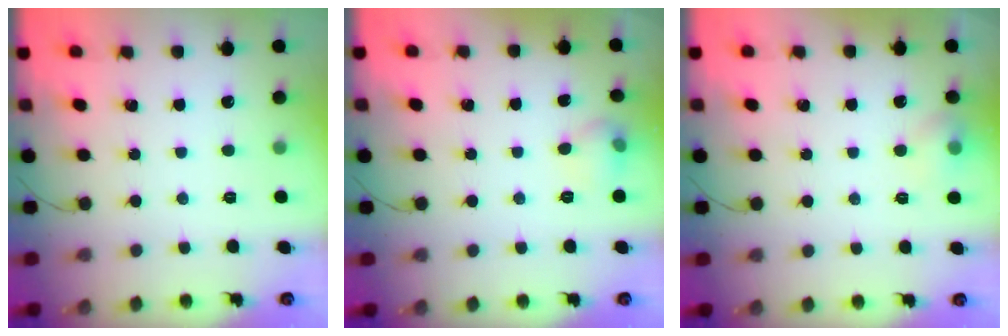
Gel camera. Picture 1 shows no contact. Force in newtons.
{"total": 5.9, "press": 5.7, "slide": 1.6}
{"total": 6.3, "press": 6.2, "slide": 1.1}